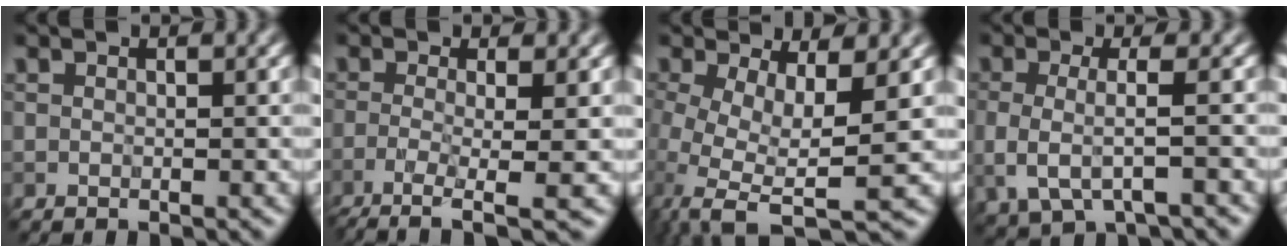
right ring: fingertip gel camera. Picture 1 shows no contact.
{"total": 5.3, "force": [-1.9, 1.3, 4.7], "torque": [-0.075, -0.006, -0.043]}
{"total": 7.5, "force": [-1.0, 2.7, 6.9], "torque": [-0.135, -0.021, -0.016]}
{"total": 3.7, "force": [-0.5, 1.3, 3.4], "torque": [-0.071, -0.011, -0.011]}